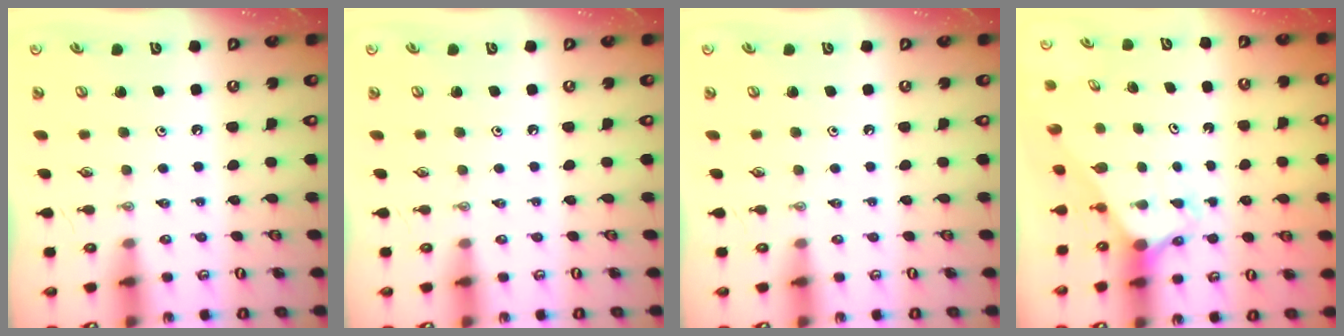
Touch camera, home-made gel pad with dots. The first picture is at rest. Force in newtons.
{"total": 0.0}
{"total": 0.0}
{"total": 2.6, "press": 2.6, "slide": 0.2}